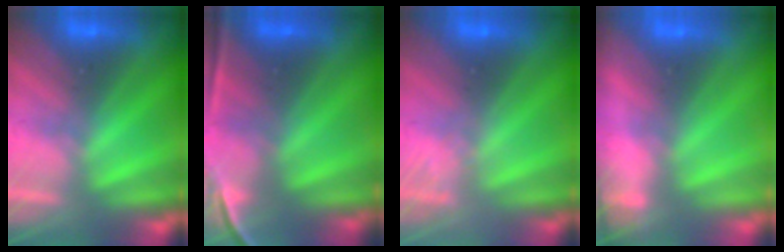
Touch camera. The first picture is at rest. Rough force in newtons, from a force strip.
{"total": 7.6}
{"total": 1.6}
{"total": 10.7}